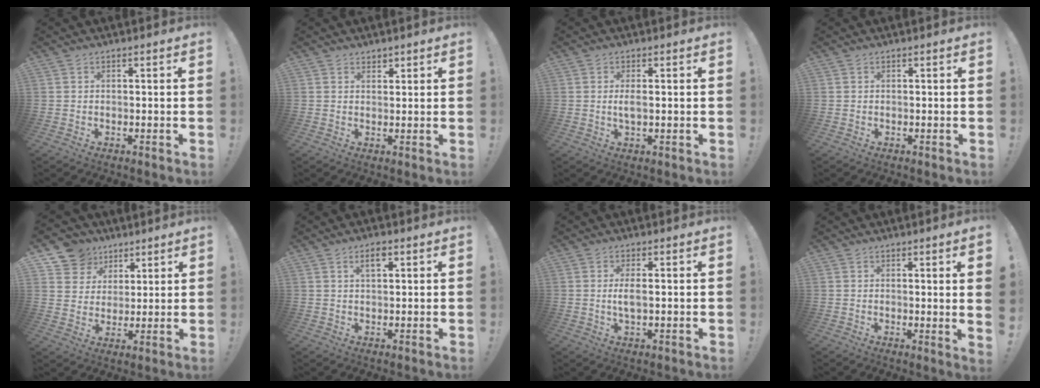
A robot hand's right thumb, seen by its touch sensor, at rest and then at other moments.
{"total": 1.6, "force": [1.3, 0.9, 0.1], "torque": [0.011, -0.010, 0.023]}
{"total": 2.7, "force": [-0.2, 0.6, 2.6], "torque": [-0.047, 0.000, -0.005]}
{"total": 0.0}
{"total": 9.7, "force": [5.4, 7.9, 1.5], "torque": [-0.024, -0.036, 0.110]}
{"total": 3.5, "force": [1.7, 1.6, 2.7], "torque": [-0.034, -0.004, 0.024]}
{"total": 3.8, "force": [-0.1, 0.9, 3.6], "torque": [-0.071, -0.001, -0.005]}
{"total": 3.4, "force": [0.8, -0.6, 3.2], "torque": [-0.042, -0.013, 0.009]}